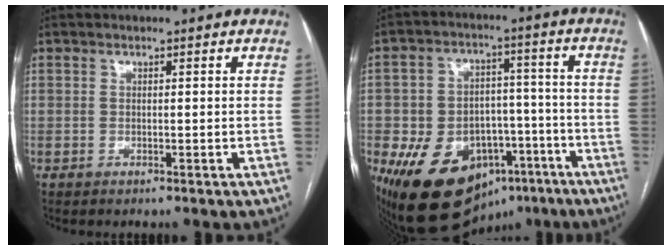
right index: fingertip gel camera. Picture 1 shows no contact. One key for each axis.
{"total": 18.4, "fx": -10.5, "fy": 12.1, "fz": 9.1, "tx": -0.144, "ty": 0.049, "tz": -0.153}